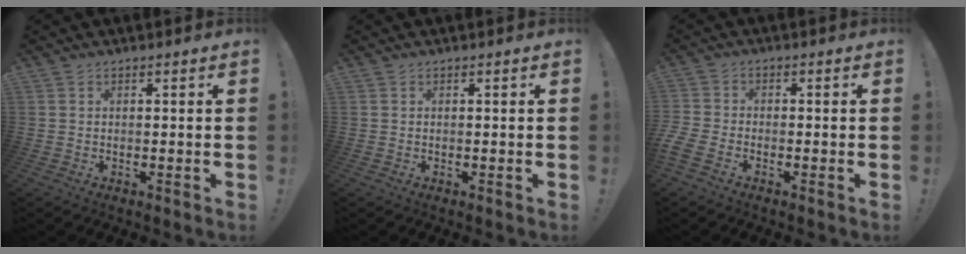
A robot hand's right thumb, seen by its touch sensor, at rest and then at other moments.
{"total": 0.0}
{"total": 4.1, "force": [-2.5, 2.2, 2.4], "torque": [-0.065, -0.004, -0.047]}